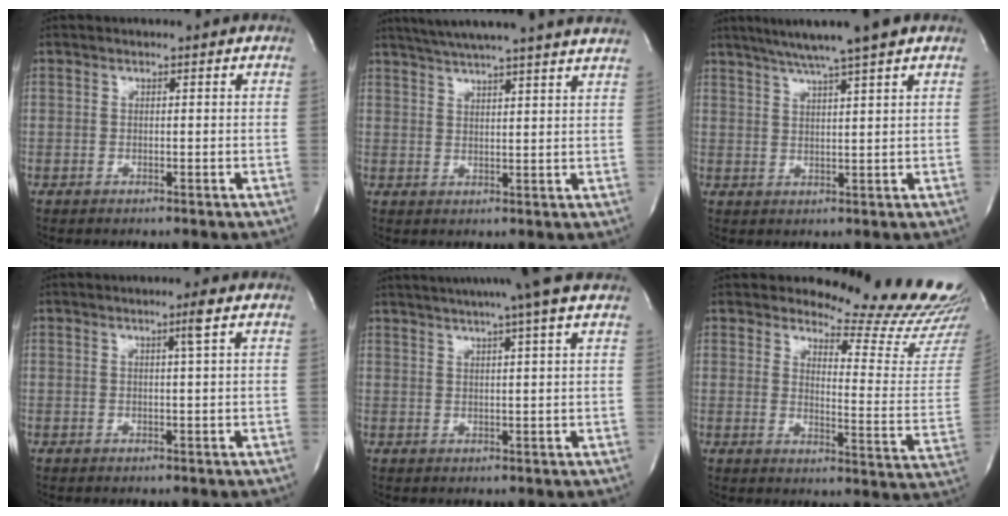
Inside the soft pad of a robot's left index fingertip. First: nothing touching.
{"total": 19.6, "force": [17.6, -0.3, 8.6], "torque": [-0.146, 0.001, 0.230]}
{"total": 9.4, "force": [7.4, -0.8, 5.7], "torque": [-0.095, 0.016, 0.104]}
{"total": 2.0, "force": [0.8, -0.7, 1.6], "torque": [-0.034, -0.006, 0.017]}
{"total": 11.4, "force": [9.5, -1.5, 6.2], "torque": [-0.107, 0.007, 0.120]}
{"total": 17.6, "force": [17.0, 0.6, 4.7], "torque": [-0.059, -0.152, 0.185]}